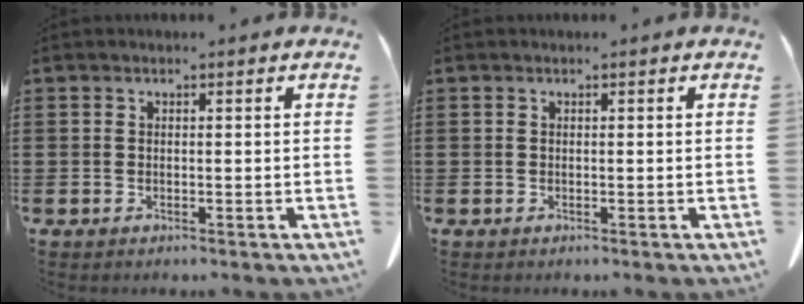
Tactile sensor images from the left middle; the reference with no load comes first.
{"total": 0.0}